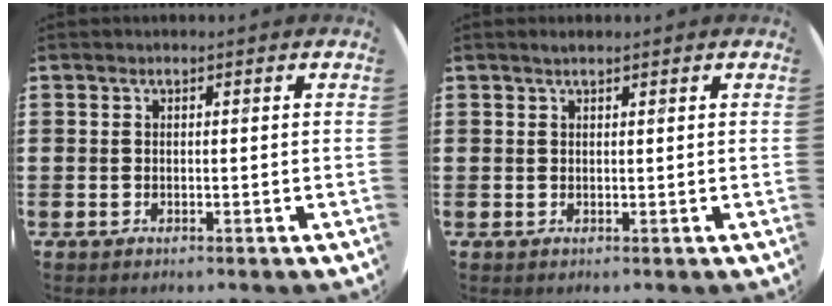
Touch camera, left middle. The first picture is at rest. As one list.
[{"total": 0.8, "force": [0.7, 0.1, 0.4], "torque": [-0.008, 0.002, 0.012]}]